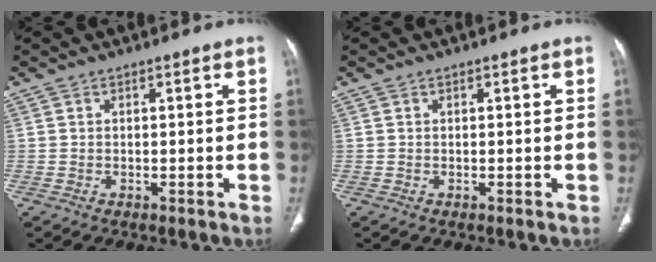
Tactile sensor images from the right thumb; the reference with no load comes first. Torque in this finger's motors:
{"motor_torque": [0.01, -0.01, 0.10, -0.10, 0.04]}